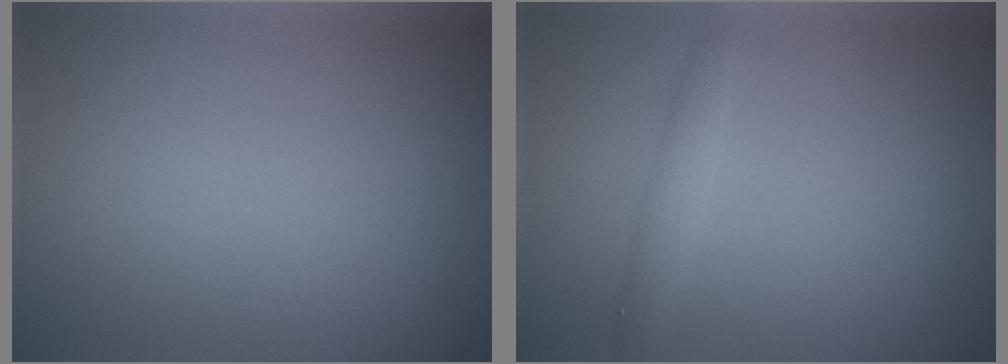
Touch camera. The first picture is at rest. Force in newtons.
{"total": 1.4, "press": 1.4, "slide": 0.1}